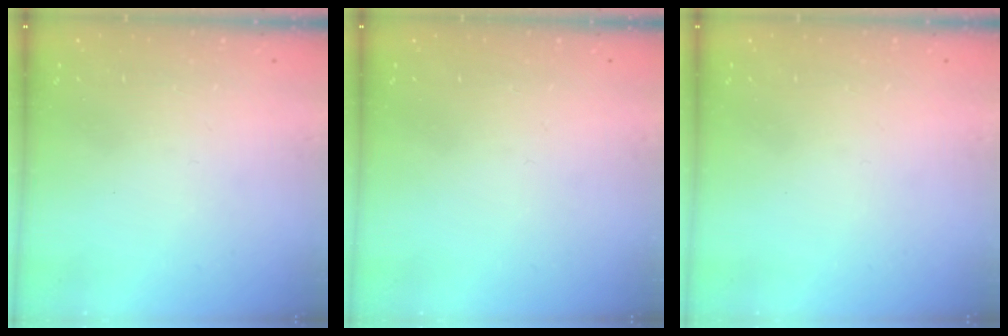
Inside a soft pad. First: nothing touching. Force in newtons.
{"total": 0.0}
{"total": 0.0}